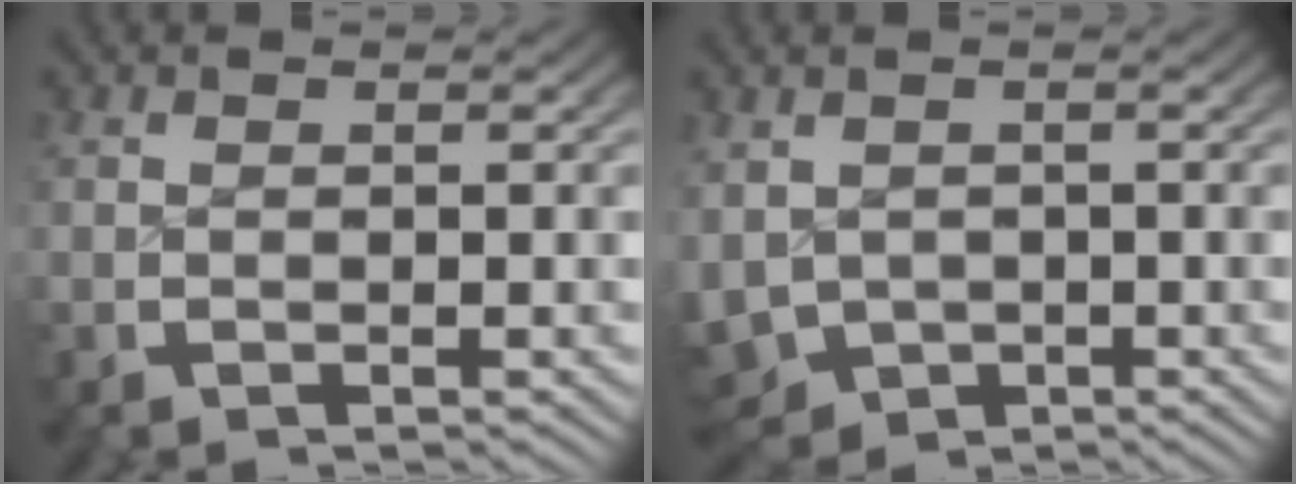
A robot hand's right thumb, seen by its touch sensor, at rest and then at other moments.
{"total": 7.1, "force": [-2.3, 5.8, 3.4], "torque": [-0.089, -0.043, -0.017]}